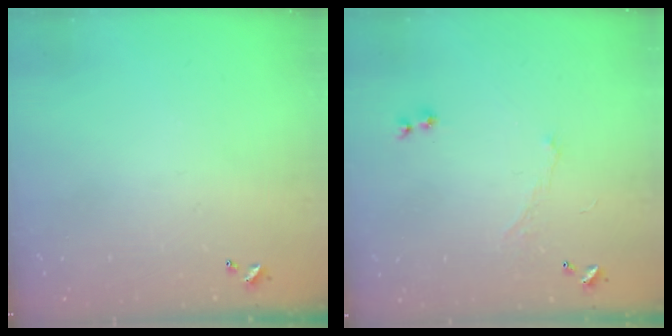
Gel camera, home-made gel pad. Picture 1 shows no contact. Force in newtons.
{"total": 1.2, "press": 1.0, "slide": 0.8}